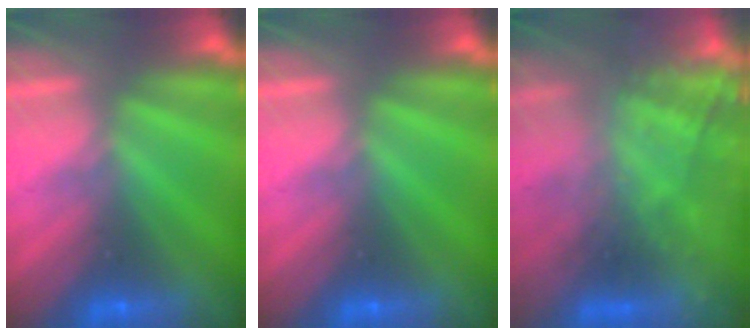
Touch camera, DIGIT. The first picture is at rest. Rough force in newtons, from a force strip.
{"total": 0.0}
{"total": 8.8}